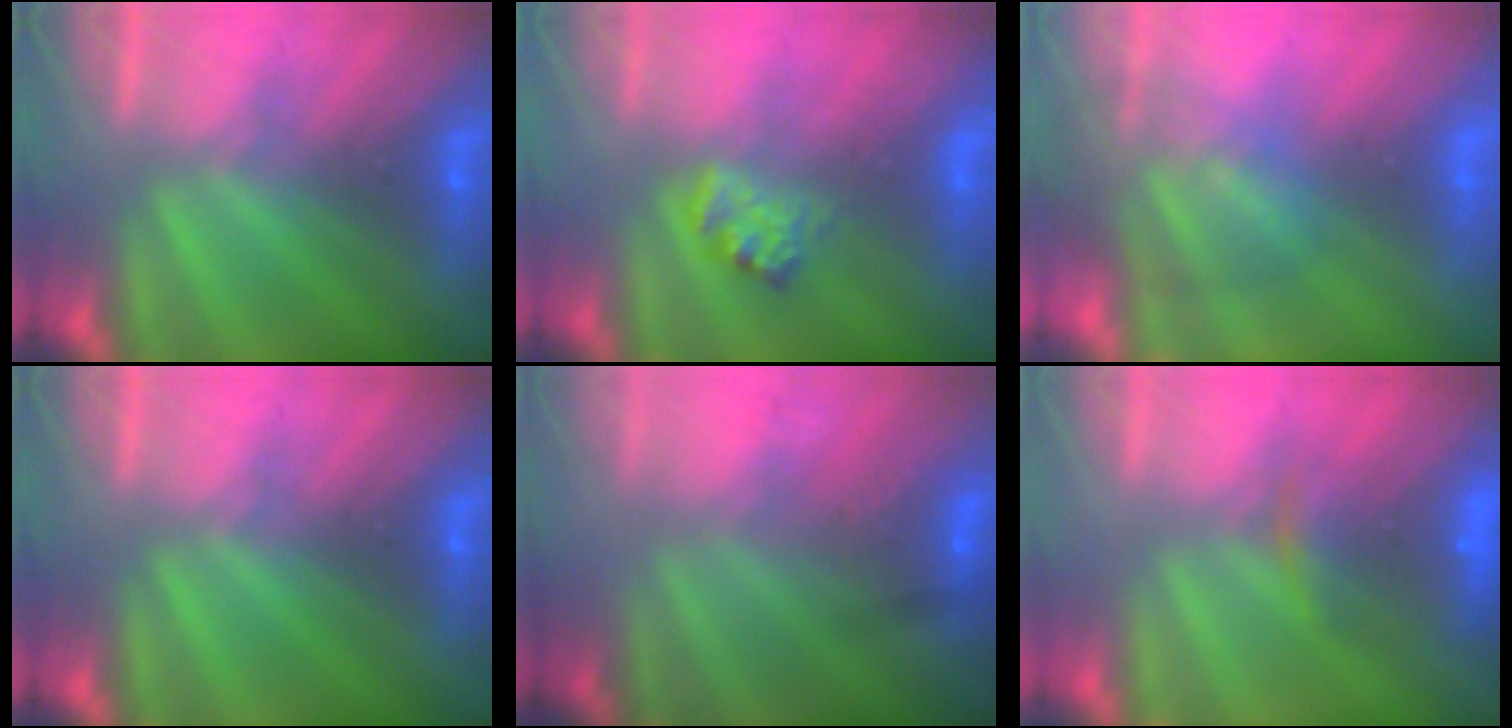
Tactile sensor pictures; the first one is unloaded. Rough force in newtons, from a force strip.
{"total": 2.4}
{"total": 3.7}
{"total": 0.0}
{"total": 2.9}
{"total": 7.2}